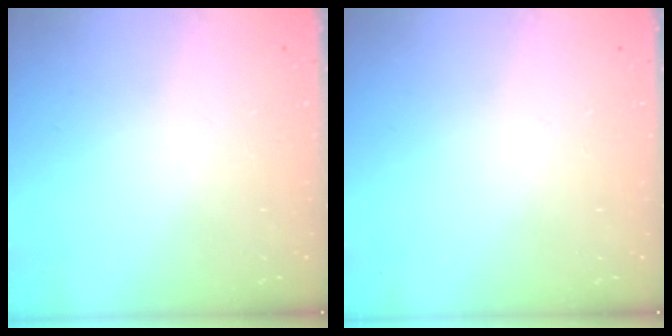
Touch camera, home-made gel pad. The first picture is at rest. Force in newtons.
{"total": 0.0}